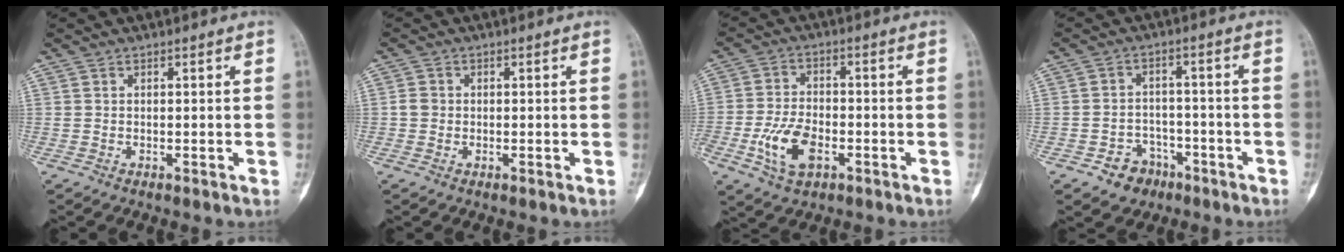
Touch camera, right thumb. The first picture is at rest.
{"total": 2.0, "force": [0.0, 1.8, 0.8], "torque": [-0.008, 0.006, 0.000]}
{"total": 9.1, "force": [-3.4, 5.2, 6.7], "torque": [-0.132, 0.012, -0.061]}
{"total": 6.0, "force": [-3.5, 4.7, 1.5], "torque": [0.008, 0.032, -0.049]}